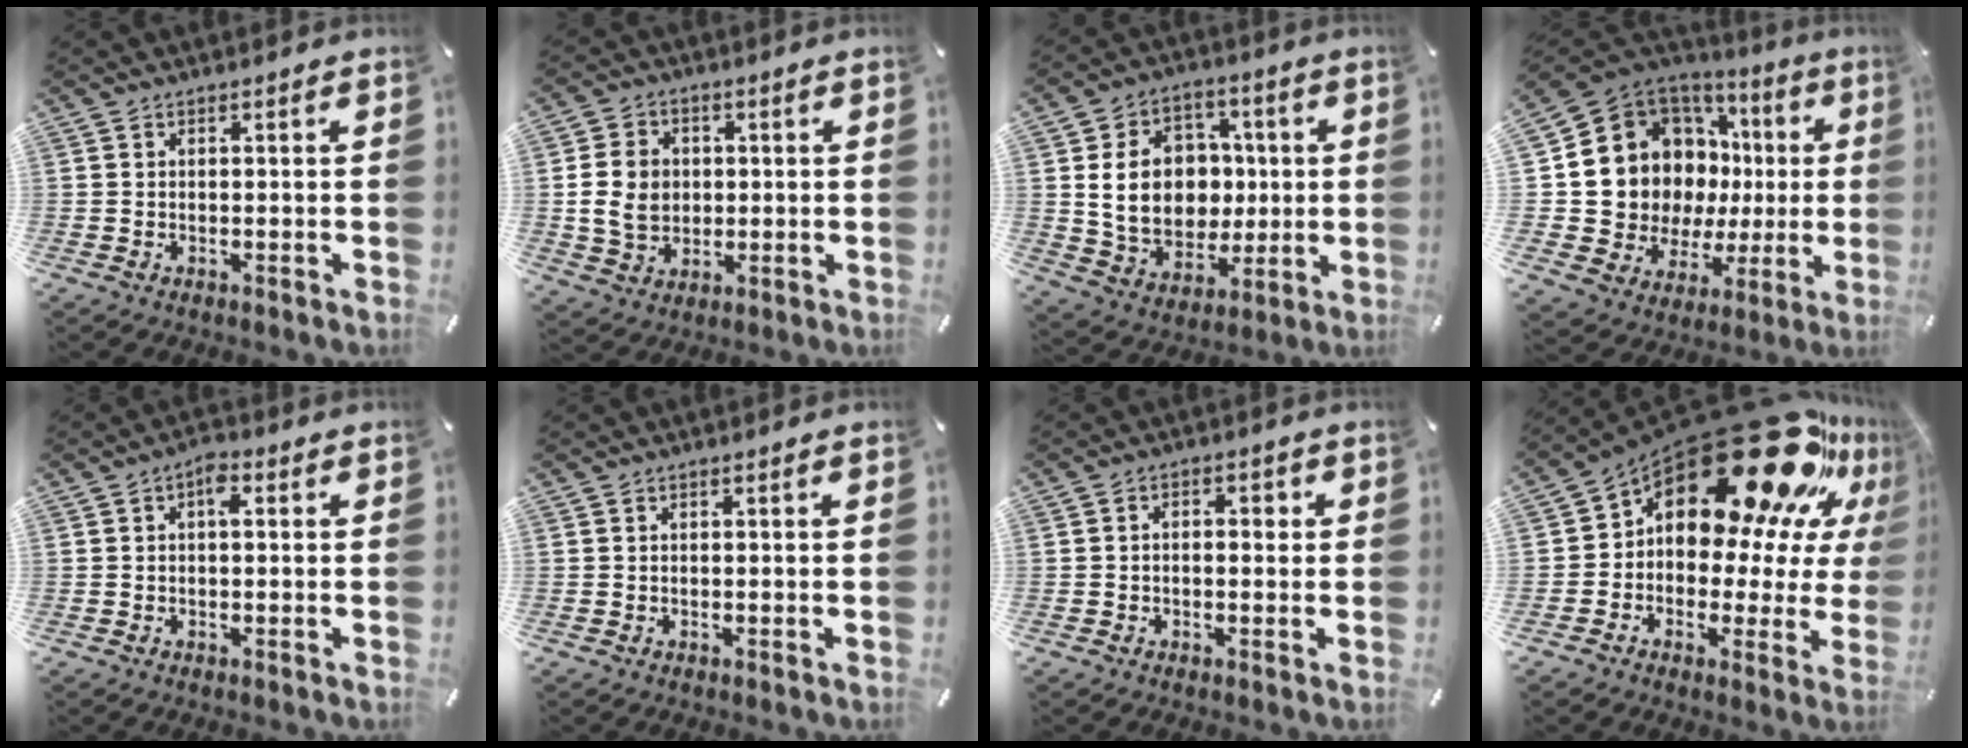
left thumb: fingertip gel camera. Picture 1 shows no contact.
{"total": 9.2, "force": [0.0, 8.0, 4.6], "torque": [-0.106, 0.010, 0.000]}
{"total": 15.6, "force": [1.4, 13.2, 8.2], "torque": [-0.155, 0.011, 0.038]}
{"total": 13.6, "force": [3.5, 11.9, 5.5], "torque": [-0.107, -0.062, 0.087]}
{"total": 3.1, "force": [0.6, 1.6, 2.7], "torque": [-0.041, 0.004, 0.005]}
{"total": 0.0}
{"total": 2.5, "force": [-0.8, 1.7, 1.7], "torque": [-0.033, 0.012, -0.018]}
{"total": 28.5, "force": [15.7, 13.8, 19.3], "torque": [-0.290, -0.124, 0.279]}